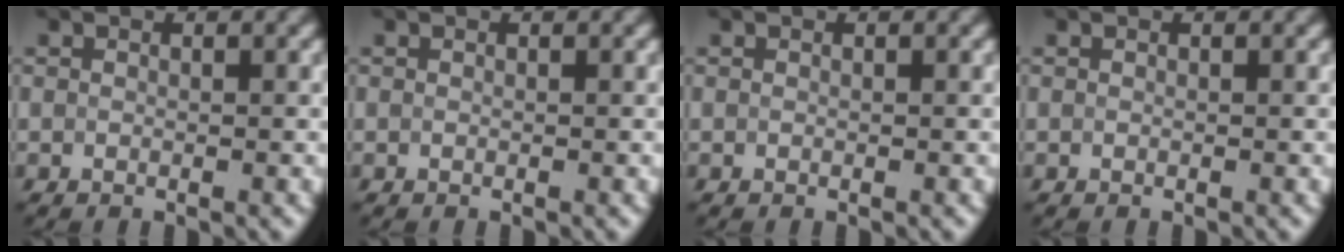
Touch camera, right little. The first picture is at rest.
{"total": 0.0}
{"total": 0.0}
{"total": 0.0}